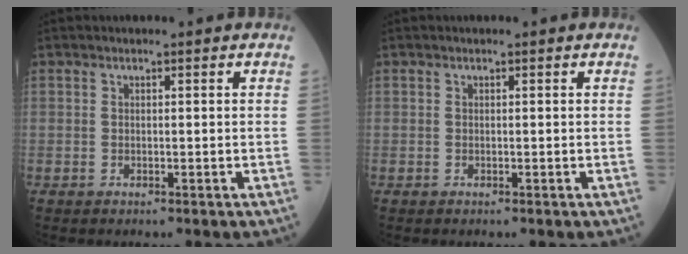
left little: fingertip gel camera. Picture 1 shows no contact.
{"total": 0.0}